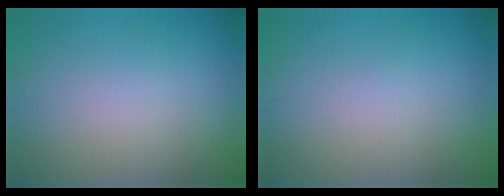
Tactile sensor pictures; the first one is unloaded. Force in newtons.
{"total": 0.0}